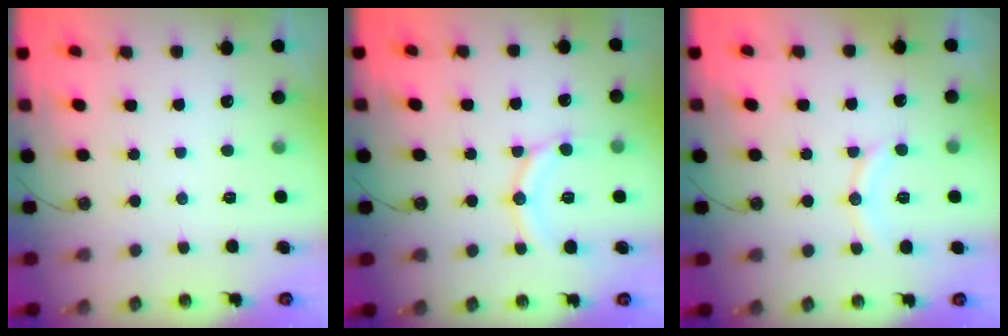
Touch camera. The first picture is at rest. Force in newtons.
{"total": 12.0, "press": 11.9, "slide": 1.2}
{"total": 8.0, "press": 8.0, "slide": 0.9}